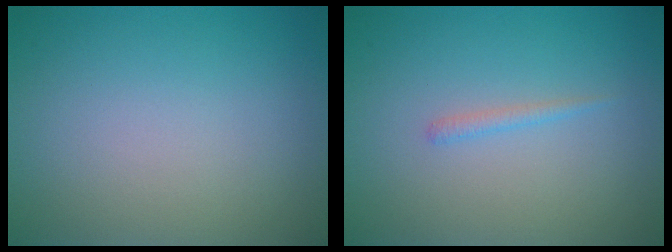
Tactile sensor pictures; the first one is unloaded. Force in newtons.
{"total": 0.8, "press": 0.8, "slide": 0.1}